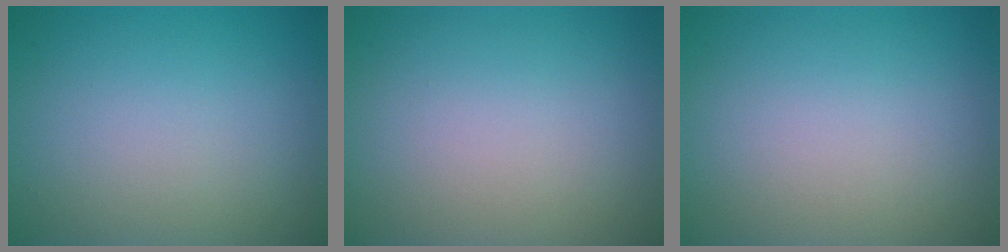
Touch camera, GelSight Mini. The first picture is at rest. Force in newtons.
{"total": 0.0}
{"total": 0.0}